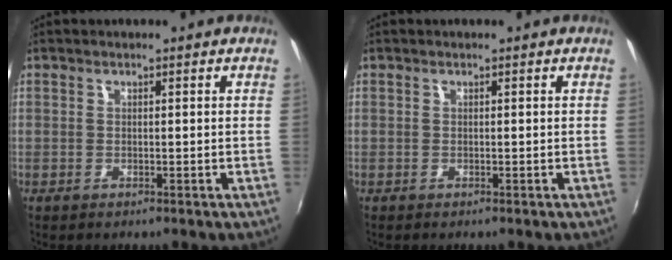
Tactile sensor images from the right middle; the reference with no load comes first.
{"total": 0.0}